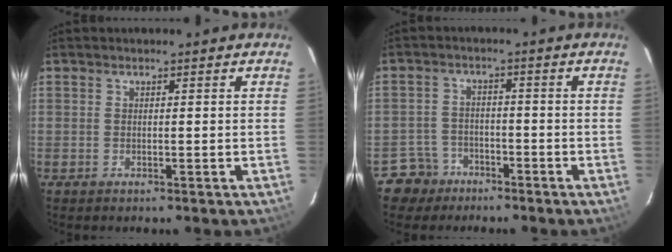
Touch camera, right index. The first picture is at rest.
{"total": 5.4, "force": [-3.6, 4.0, -0.3], "torque": [-0.010, 0.022, -0.067]}